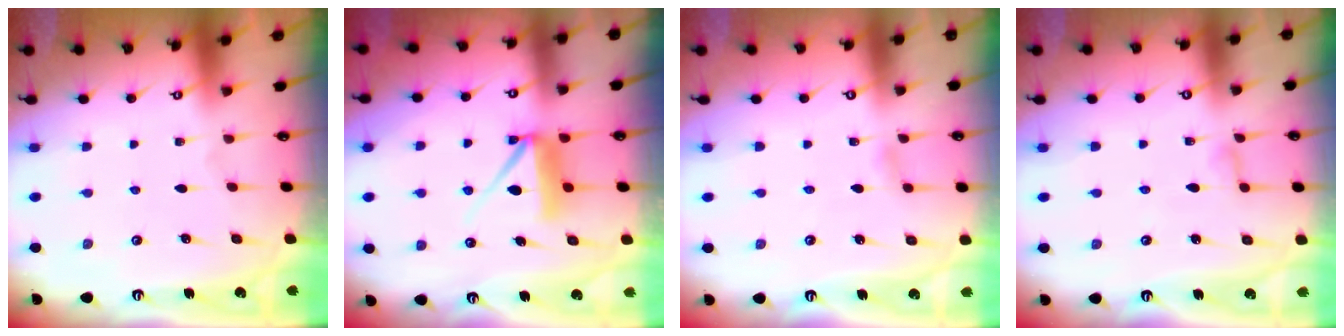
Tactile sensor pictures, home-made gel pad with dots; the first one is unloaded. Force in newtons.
{"total": 7.7, "press": 7.7, "slide": 0.8}
{"total": 3.2, "press": 3.2, "slide": 0.3}
{"total": 6.0, "press": 6.0, "slide": 0.6}